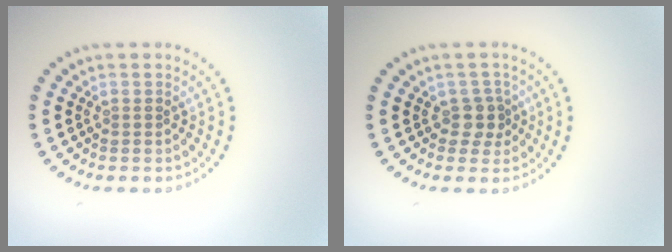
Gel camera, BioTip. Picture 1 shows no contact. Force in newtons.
{"total": 1.8, "press": 1.5, "slide": 1.1}